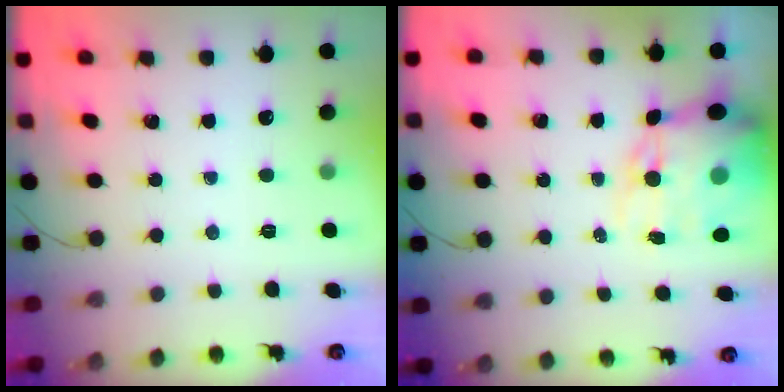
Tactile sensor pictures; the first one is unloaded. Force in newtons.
{"total": 14.5, "press": 14.1, "slide": 3.3}